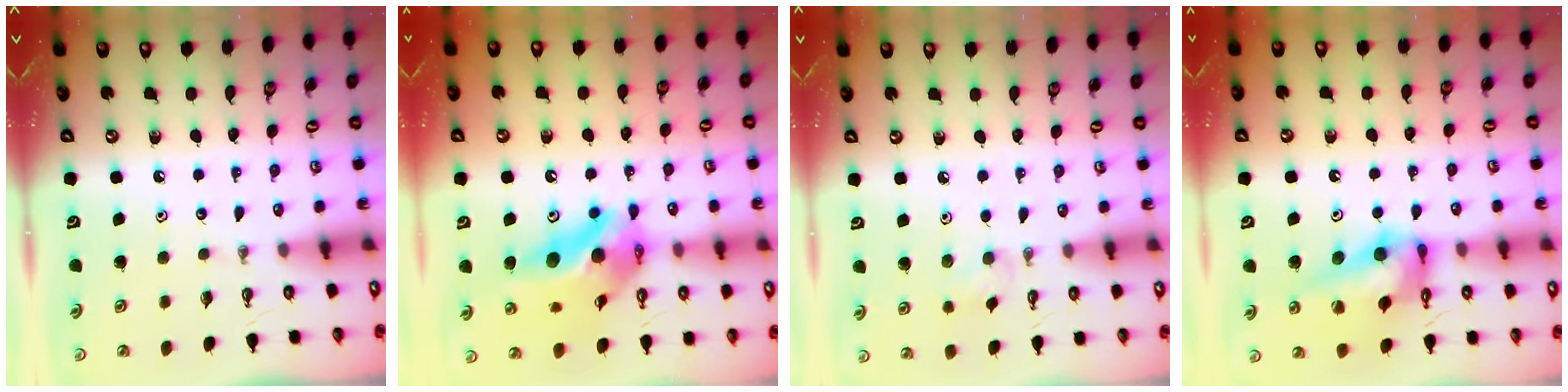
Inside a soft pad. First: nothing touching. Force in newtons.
{"total": 15.7, "press": 15.4, "slide": 3.3}
{"total": 6.5, "press": 6.3, "slide": 1.3}
{"total": 14.3, "press": 14.3, "slide": 1.1}